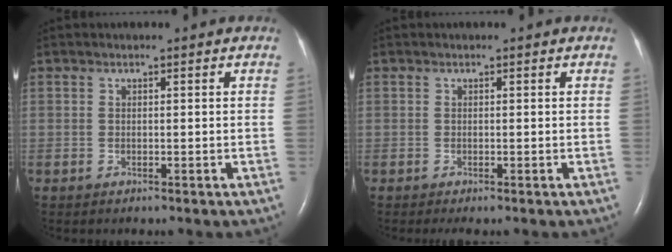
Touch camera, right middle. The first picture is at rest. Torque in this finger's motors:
{"motor_torque": [0.28, -0.20, 0.09, 0.02]}